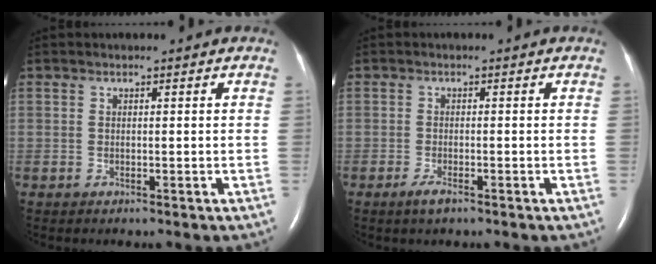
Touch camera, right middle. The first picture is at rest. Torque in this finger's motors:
{"motor_torque": [0.42, -0.34, 0.22, 0.04]}